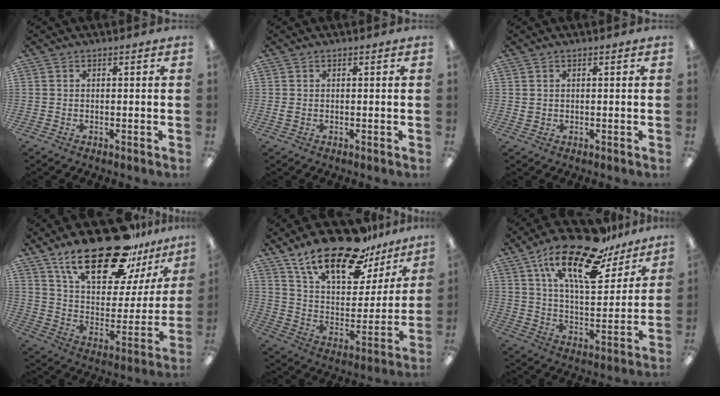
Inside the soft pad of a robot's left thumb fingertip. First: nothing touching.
{"total": 1.0, "force": [0.2, 0.6, 0.7], "torque": [-0.015, 0.002, 0.003]}
{"total": 1.1, "force": [0.5, 0.9, 0.4], "torque": [-0.009, 0.003, 0.010]}
{"total": 26.6, "force": [18.5, 10.6, 15.9], "torque": [-0.250, -0.111, 0.314]}
{"total": 22.1, "force": [16.0, 8.7, 12.5], "torque": [-0.209, -0.102, 0.278]}
{"total": 22.5, "force": [14.6, 9.0, 14.5], "torque": [-0.245, -0.080, 0.249]}